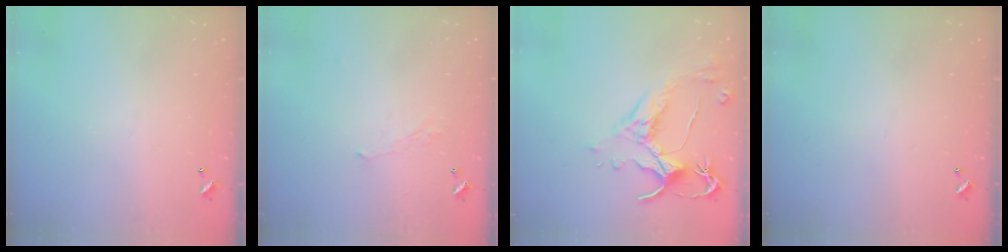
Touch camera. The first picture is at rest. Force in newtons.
{"total": 1.7, "press": 1.6, "slide": 0.6}
{"total": 2.5, "press": 2.1, "slide": 1.4}
{"total": 0.0}